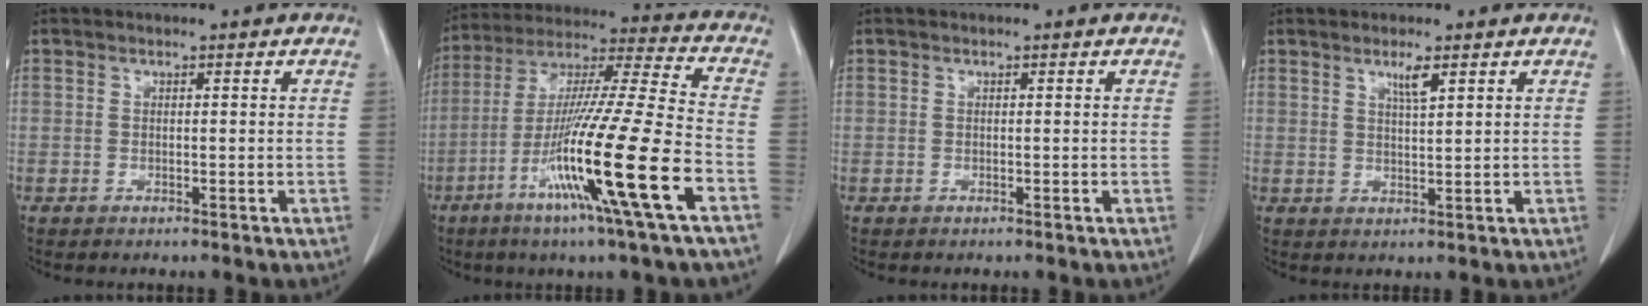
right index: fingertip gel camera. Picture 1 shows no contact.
{"total": 21.0, "force": [-8.2, -1.2, 19.3], "torque": [-0.373, -0.038, -0.158]}
{"total": 0.0}
{"total": 2.6, "force": [1.6, 0.1, 2.0], "torque": [-0.042, -0.003, 0.031]}